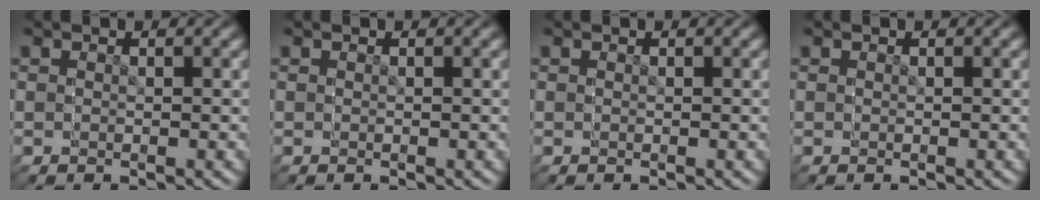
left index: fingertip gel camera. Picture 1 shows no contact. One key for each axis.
{"total": 0.0}
{"total": 0.0}
{"total": 0.0}